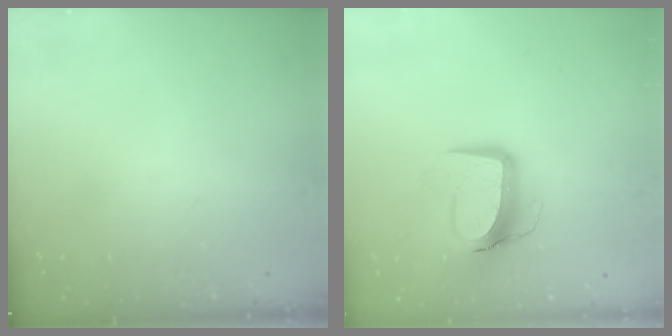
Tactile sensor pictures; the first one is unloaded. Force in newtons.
{"total": 12.5, "press": 12.4, "slide": 1.5}